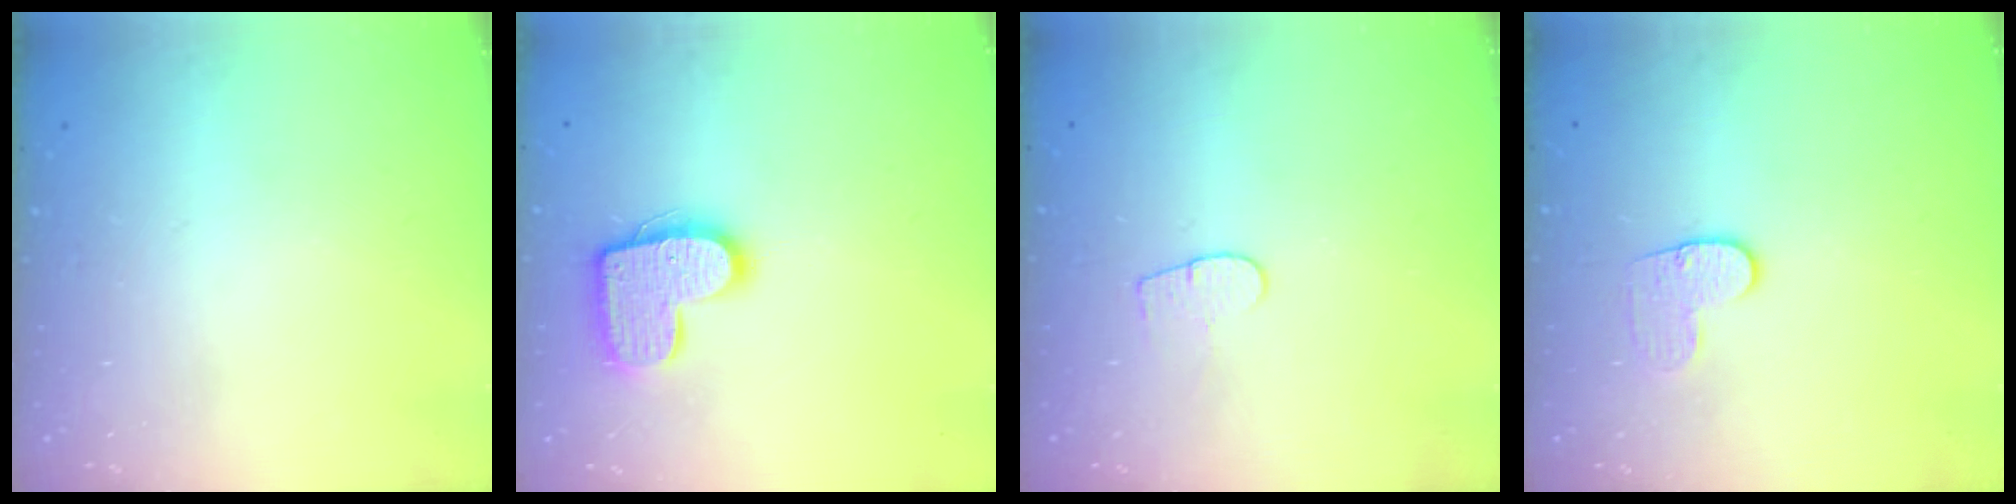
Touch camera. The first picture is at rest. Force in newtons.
{"total": 13.5, "press": 13.5, "slide": 0.7}
{"total": 4.4, "press": 4.4, "slide": 0.3}
{"total": 7.0, "press": 7.0, "slide": 0.7}